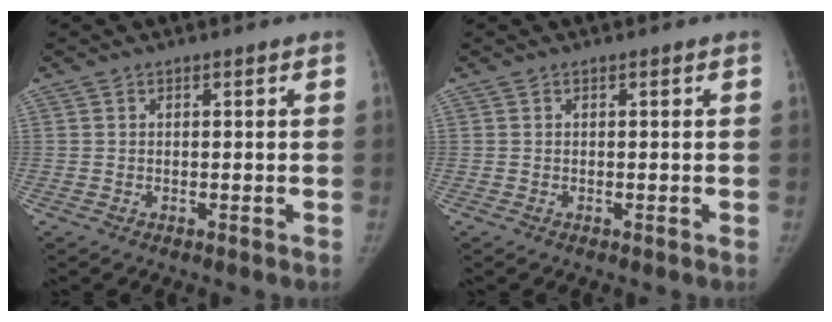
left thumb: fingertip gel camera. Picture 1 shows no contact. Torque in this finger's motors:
{"motor_torque": [0.00, 0.01, 0.01, -0.01, 0.02]}